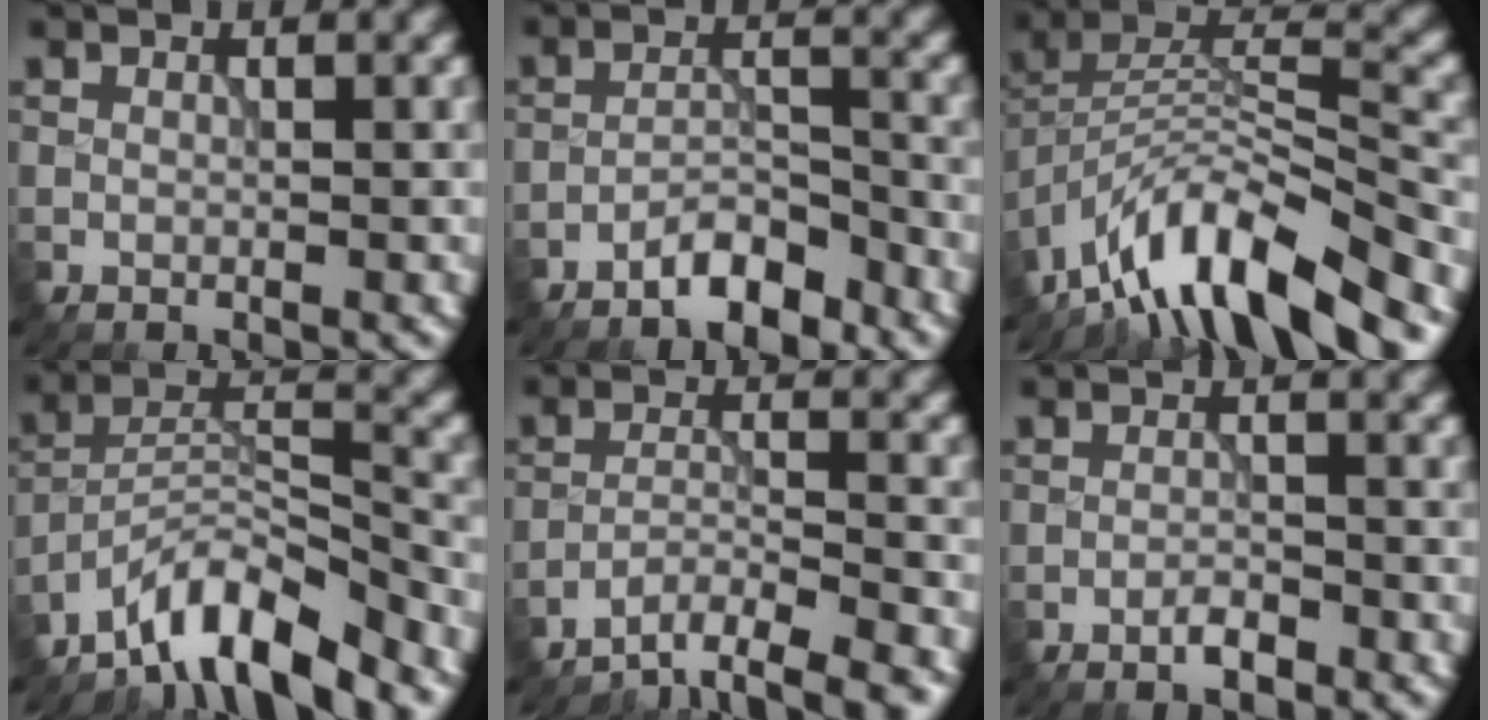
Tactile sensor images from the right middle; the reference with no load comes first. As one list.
[{"total": 3.6, "force": [-3.0, 0.8, 1.9], "torque": [-0.028, 0.010, -0.058]}, {"total": 12.1, "force": [-9.1, 3.1, 7.4], "torque": [-0.124, 0.016, -0.168]}, {"total": 7.9, "force": [-6.7, 1.6, 3.9], "torque": [-0.061, 0.004, -0.129]}, {"total": 5.0, "force": [-4.4, 0.8, 2.3], "torque": [-0.038, 0.000, -0.075]}, {"total": 1.5, "force": [-1.1, 0.4, 1.0], "torque": [-0.018, 0.002, -0.022]}]